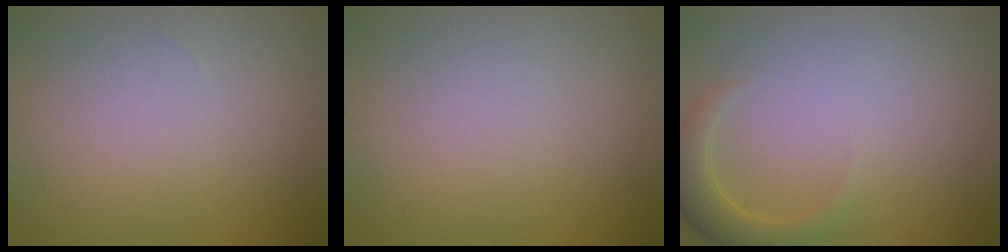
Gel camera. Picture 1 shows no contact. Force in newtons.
{"total": 0.0}
{"total": 2.4, "press": 2.4, "slide": 0.1}